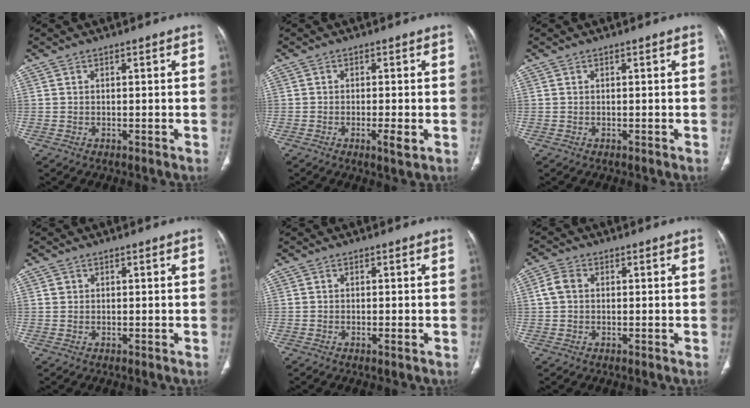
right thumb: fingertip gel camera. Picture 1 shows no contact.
{"total": 3.1, "force": [-1.0, 0.6, 2.8], "torque": [-0.052, -0.006, -0.019]}
{"total": 0.0}
{"total": 0.9, "force": [0.2, 0.8, 0.1], "torque": [0.005, 0.001, 0.004]}
{"total": 1.1, "force": [-0.4, 0.2, 1.0], "torque": [-0.018, -0.002, -0.008]}
{"total": 3.4, "force": [0.4, 2.6, 2.2], "torque": [-0.045, 0.011, 0.004]}